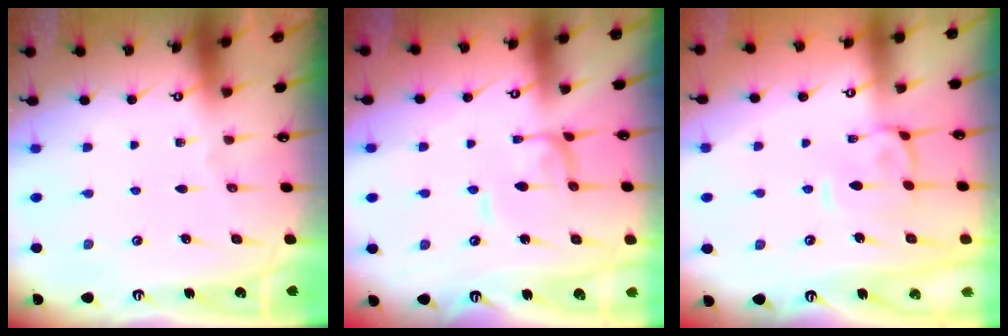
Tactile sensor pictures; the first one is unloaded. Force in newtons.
{"total": 0.7, "press": 0.7, "slide": 0.3}
{"total": 2.4, "press": 2.2, "slide": 1.1}